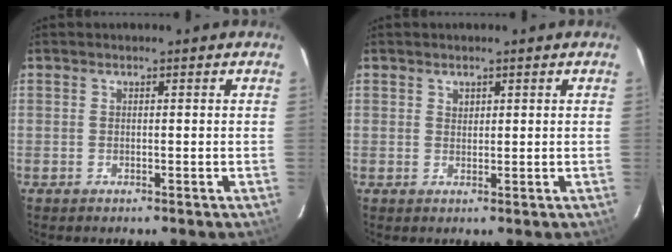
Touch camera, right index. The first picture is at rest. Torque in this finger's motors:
{"motor_torque": [-0.03, 0.00, -0.02, 0.01]}